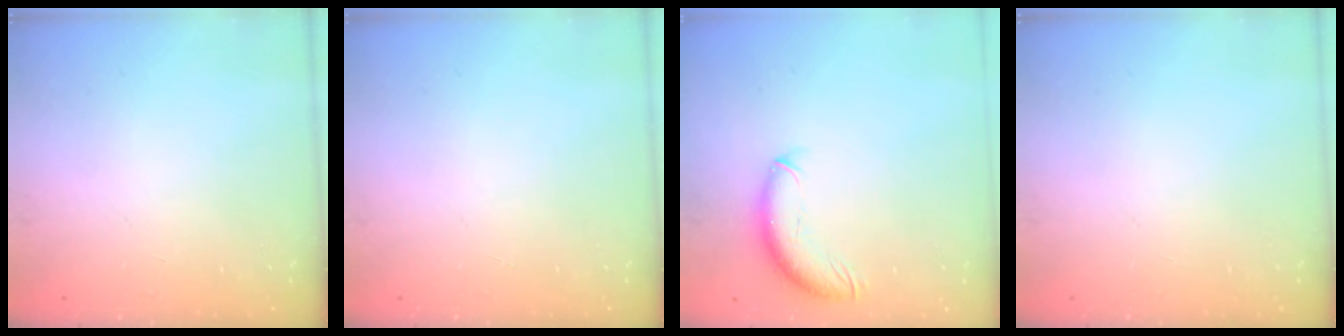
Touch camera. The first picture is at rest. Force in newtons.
{"total": 0.0}
{"total": 10.5, "press": 10.3, "slide": 2.0}
{"total": 0.0}